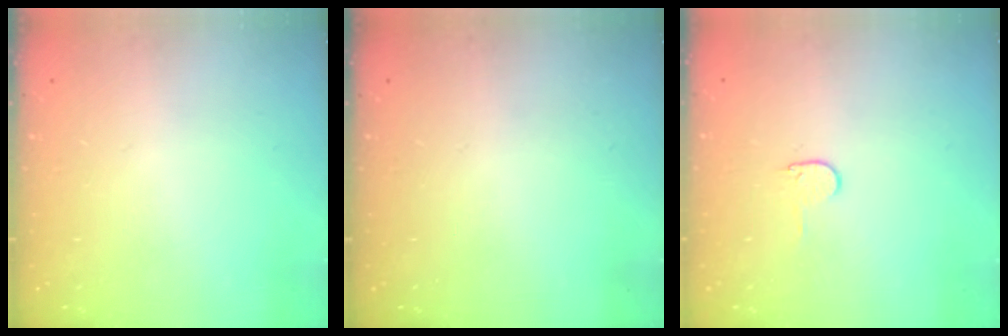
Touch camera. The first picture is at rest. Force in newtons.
{"total": 0.0}
{"total": 3.8, "press": 3.8, "slide": 0.4}